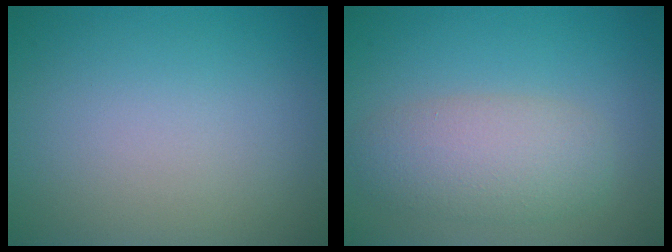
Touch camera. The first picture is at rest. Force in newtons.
{"total": 4.5, "press": 4.5, "slide": 0.3}